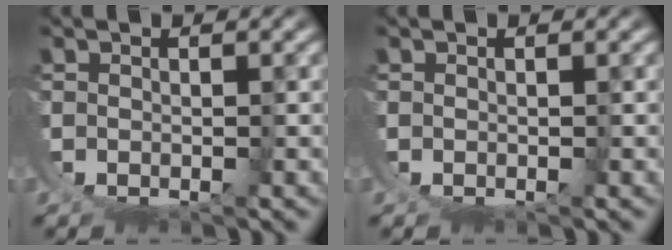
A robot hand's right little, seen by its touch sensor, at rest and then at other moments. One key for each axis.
{"total": 0.0}